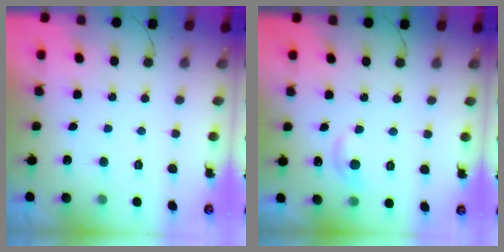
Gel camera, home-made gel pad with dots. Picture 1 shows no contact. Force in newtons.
{"total": 6.0, "press": 6.0, "slide": 0.8}